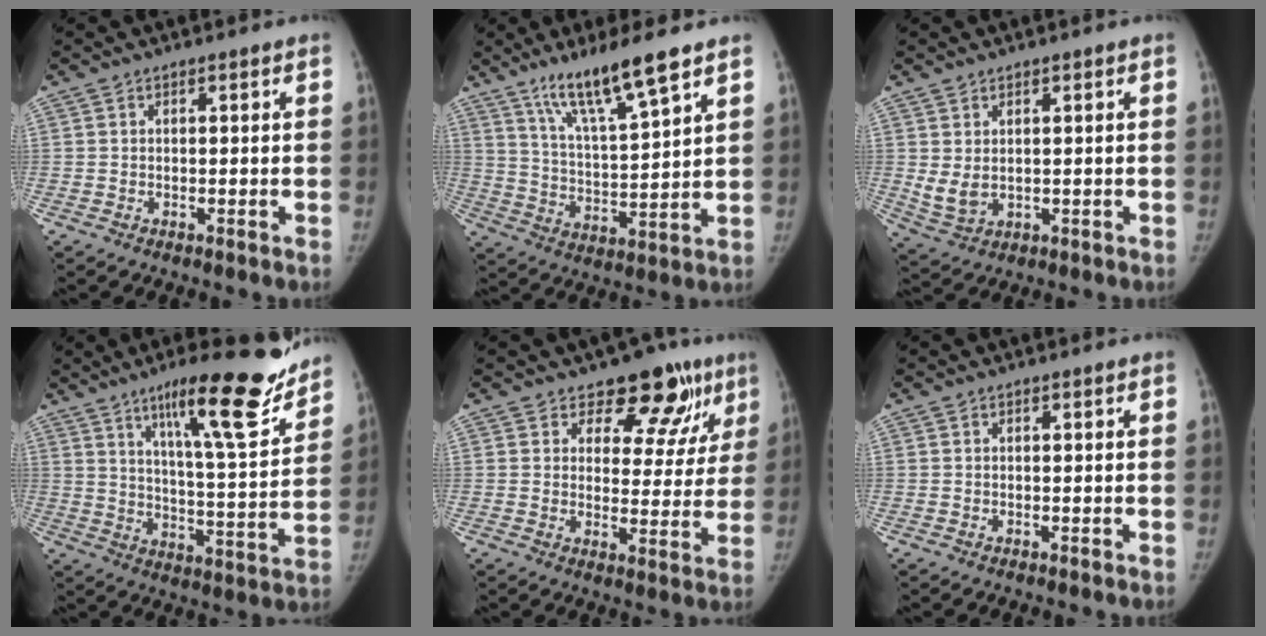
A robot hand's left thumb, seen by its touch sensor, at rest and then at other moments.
{"total": 13.3, "force": [9.1, 1.6, 9.5], "torque": [-0.167, -0.051, 0.171]}
{"total": 4.4, "force": [0.8, 3.0, 3.2], "torque": [-0.060, -0.012, 0.028]}
{"total": 19.8, "force": [13.7, 3.2, 13.9], "torque": [-0.174, -0.076, 0.214]}
{"total": 12.0, "force": [8.2, 7.1, 5.2], "torque": [-0.006, -0.040, 0.096]}
{"total": 0.0}